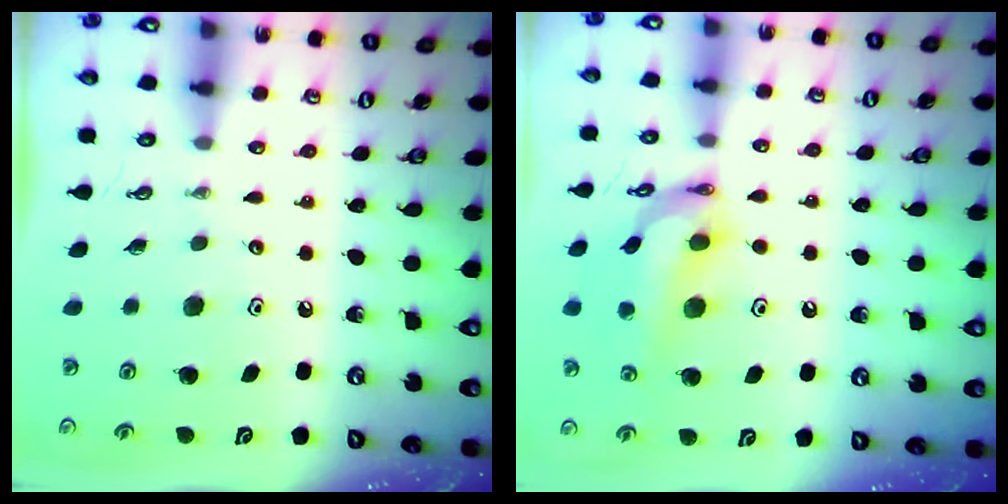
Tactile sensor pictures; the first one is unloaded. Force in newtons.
{"total": 16.2, "press": 15.4, "slide": 5.1}